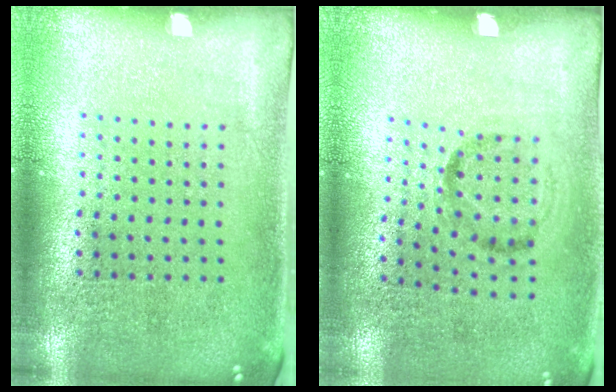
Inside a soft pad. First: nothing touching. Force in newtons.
{"total": 1.2, "press": 0.8, "slide": 0.9}